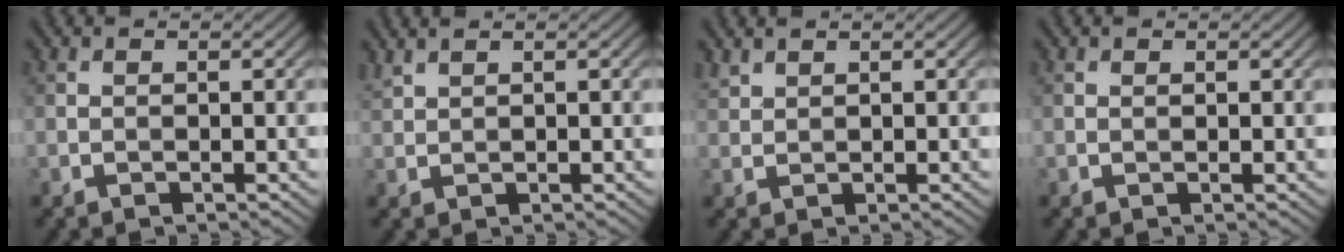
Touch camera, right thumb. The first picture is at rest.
{"total": 1.5, "force": [1.4, 0.2, 0.6], "torque": [-0.021, 0.005, 0.034]}
{"total": 1.4, "force": [1.3, 0.4, 0.4], "torque": [-0.015, 0.004, 0.033]}
{"total": 0.0}